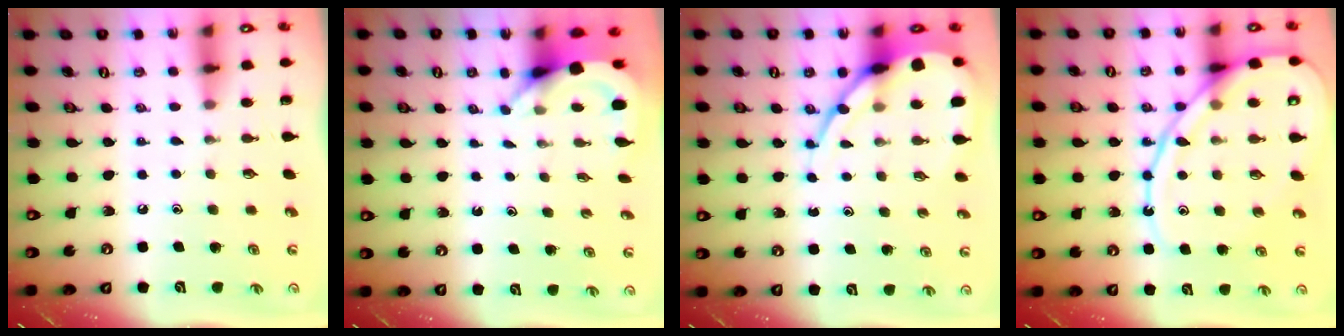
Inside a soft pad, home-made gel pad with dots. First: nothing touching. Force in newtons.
{"total": 3.9, "press": 3.8, "slide": 0.3}
{"total": 12.2, "press": 12.1, "slide": 1.5}
{"total": 14.3, "press": 14.3, "slide": 1.3}